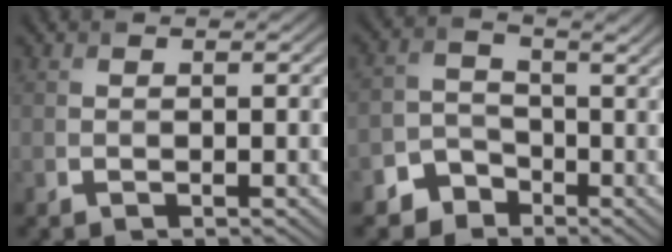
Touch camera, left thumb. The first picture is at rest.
{"total": 4.1, "force": [-2.5, 3.0, 1.2], "torque": [-0.022, 0.003, -0.057]}